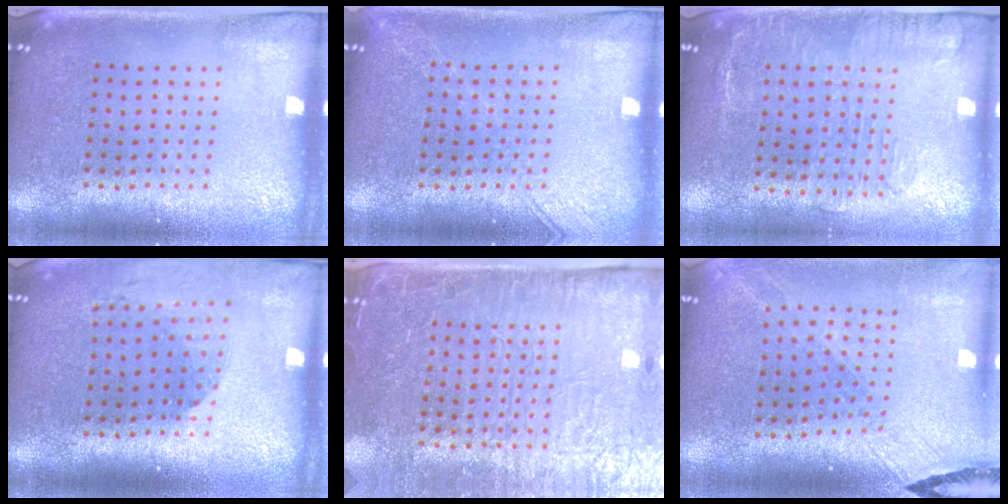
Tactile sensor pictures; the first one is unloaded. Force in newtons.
{"total": 1.8, "press": 1.8, "slide": 0.2}
{"total": 1.9, "press": 1.5, "slide": 1.2}
{"total": 1.5, "press": 1.4, "slide": 0.6}
{"total": 4.4, "press": 4.0, "slide": 1.9}
{"total": 1.4, "press": 1.4, "slide": 0.1}